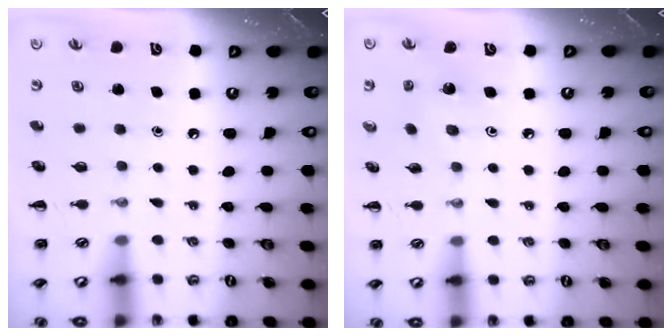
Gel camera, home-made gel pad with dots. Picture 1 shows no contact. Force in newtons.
{"total": 2.4, "press": 2.2, "slide": 0.8}